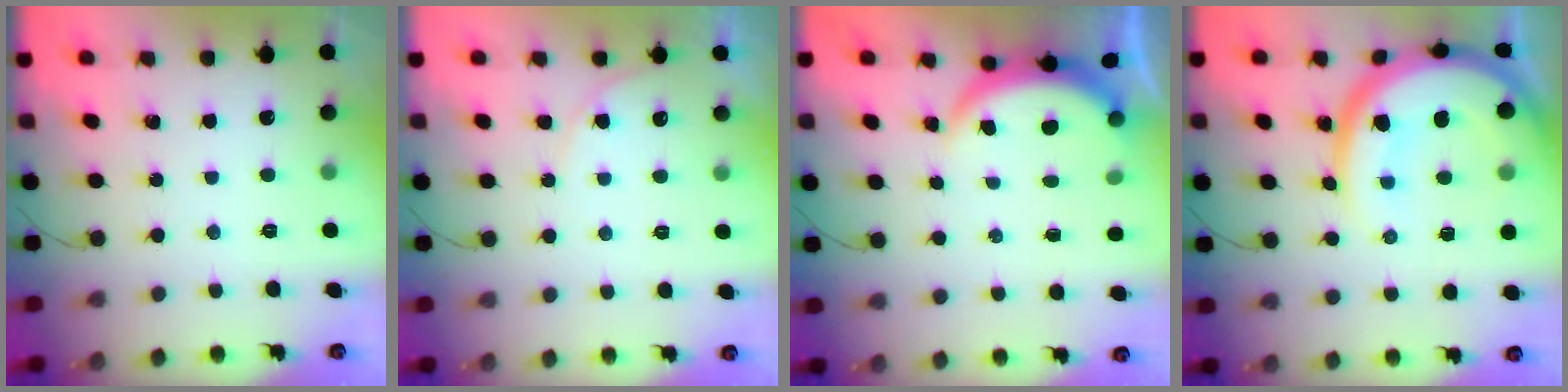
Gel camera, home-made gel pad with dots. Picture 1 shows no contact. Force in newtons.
{"total": 5.1, "press": 5.1, "slide": 0.4}
{"total": 3.9, "press": 3.9, "slide": 0.2}
{"total": 20.2, "press": 20.1, "slide": 2.0}